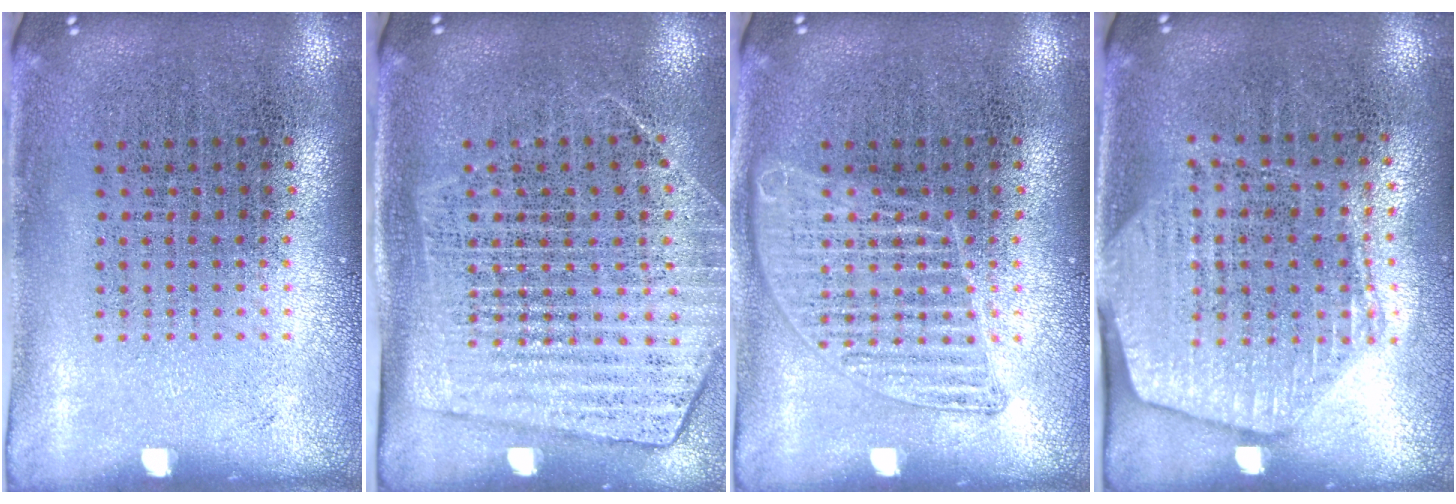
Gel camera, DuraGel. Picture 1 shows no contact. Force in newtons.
{"total": 1.8, "press": 1.5, "slide": 0.9}
{"total": 1.8, "press": 1.8, "slide": 0.2}
{"total": 1.7, "press": 1.5, "slide": 0.8}